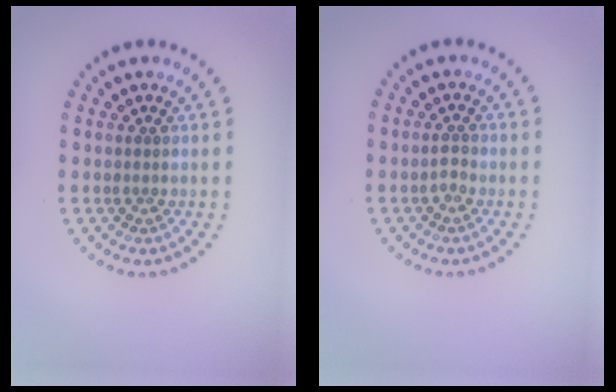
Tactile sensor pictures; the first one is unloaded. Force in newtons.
{"total": 1.0, "press": 0.9, "slide": 0.5}